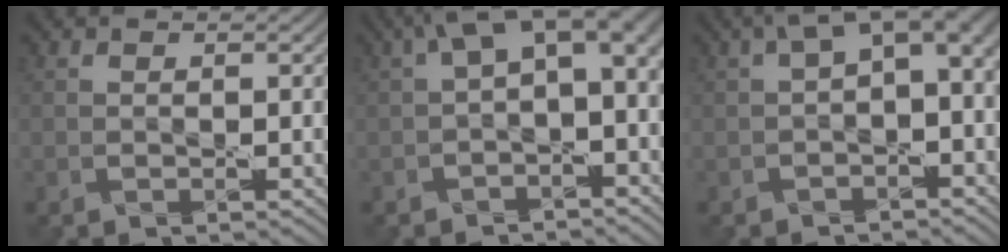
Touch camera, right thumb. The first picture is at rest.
{"total": 8.4, "force": [1.1, 4.3, 7.1], "torque": [-0.119, 0.002, 0.021]}
{"total": 7.1, "force": [1.2, 3.5, 6.0], "torque": [-0.092, 0.005, 0.020]}